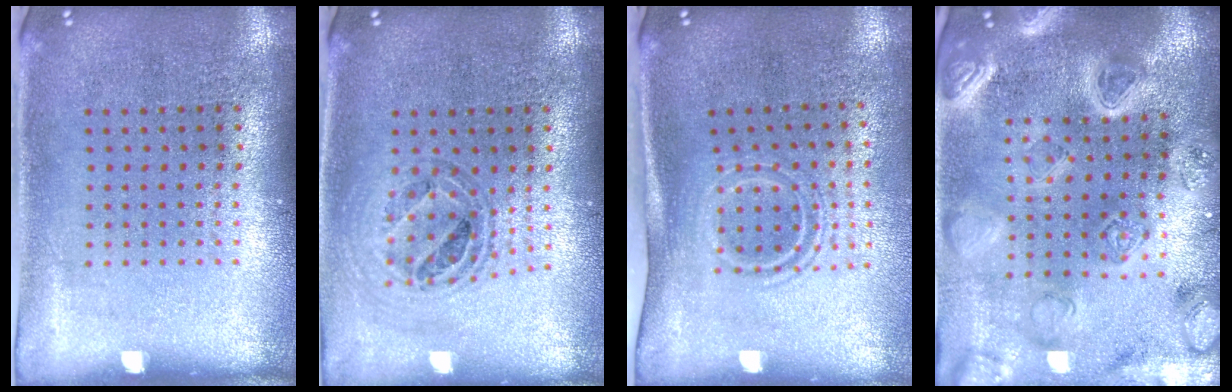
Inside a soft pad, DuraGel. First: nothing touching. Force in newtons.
{"total": 0.8, "press": 0.8, "slide": 0.1}
{"total": 1.8, "press": 1.2, "slide": 1.3}
{"total": 4.2, "press": 3.8, "slide": 1.9}